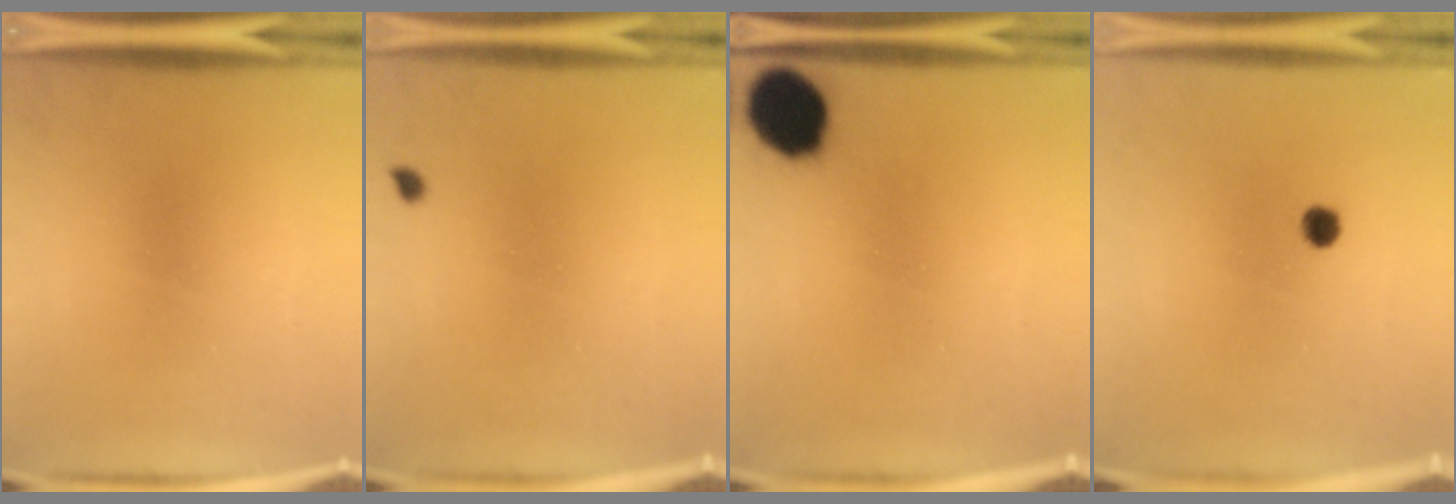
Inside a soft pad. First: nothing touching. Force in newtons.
{"total": 0.7}
{"total": 12.2}
{"total": 1.4}